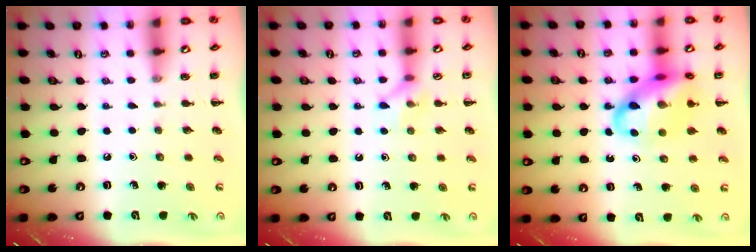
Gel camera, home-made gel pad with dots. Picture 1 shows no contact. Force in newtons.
{"total": 6.5, "press": 6.5, "slide": 0.3}
{"total": 17.5, "press": 17.2, "slide": 3.4}